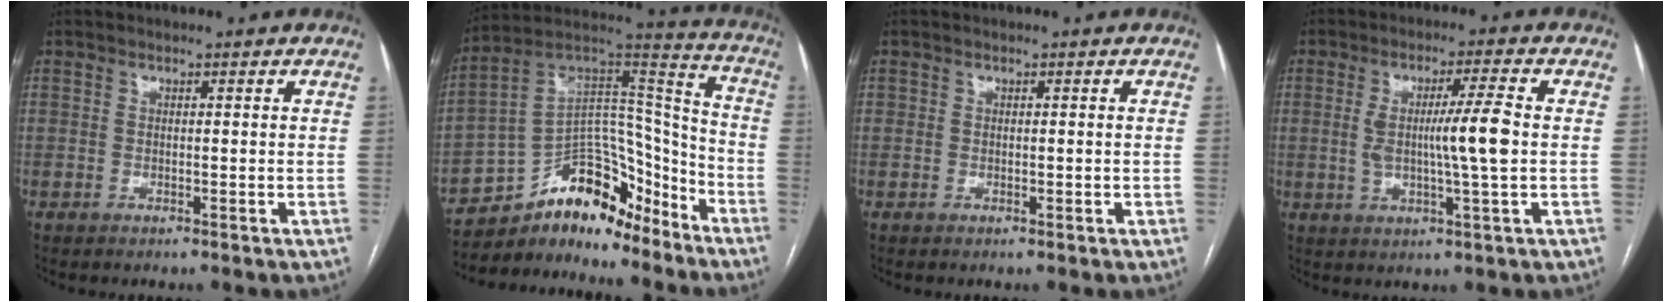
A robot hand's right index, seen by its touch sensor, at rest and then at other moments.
{"total": 16.6, "force": [-13.6, 6.5, 7.0], "torque": [-0.109, 0.070, -0.229]}
{"total": 0.6, "force": [0.0, 0.5, 0.3], "torque": [-0.001, 0.004, 0.002]}
{"total": 7.9, "force": [0.1, -0.1, 7.9], "torque": [-0.139, 0.000, 0.003]}